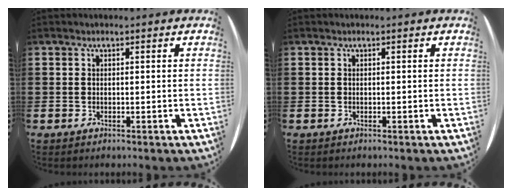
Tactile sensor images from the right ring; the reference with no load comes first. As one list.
[{"total": 0.0}]